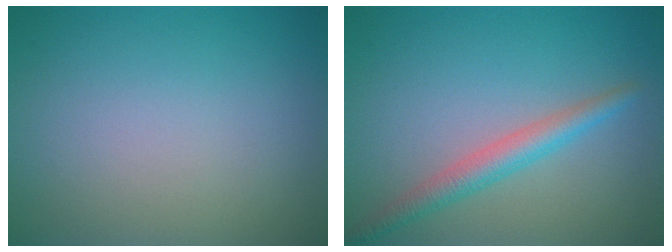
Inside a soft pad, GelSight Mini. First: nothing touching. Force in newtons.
{"total": 2.9, "press": 2.9, "slide": 0.2}